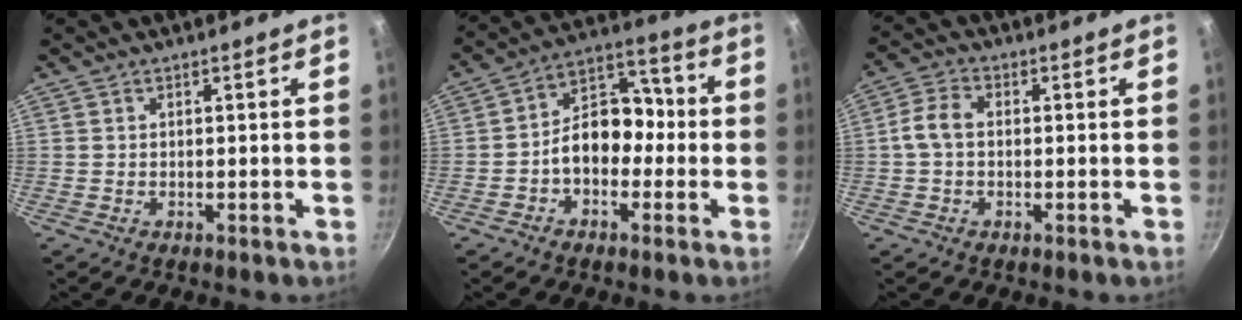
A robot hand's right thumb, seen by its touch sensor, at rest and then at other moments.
{"total": 11.4, "force": [-1.9, 7.9, 8.0], "torque": [-0.098, 0.049, -0.046]}
{"total": 5.0, "force": [-0.2, 3.3, 3.7], "torque": [-0.075, 0.016, -0.010]}